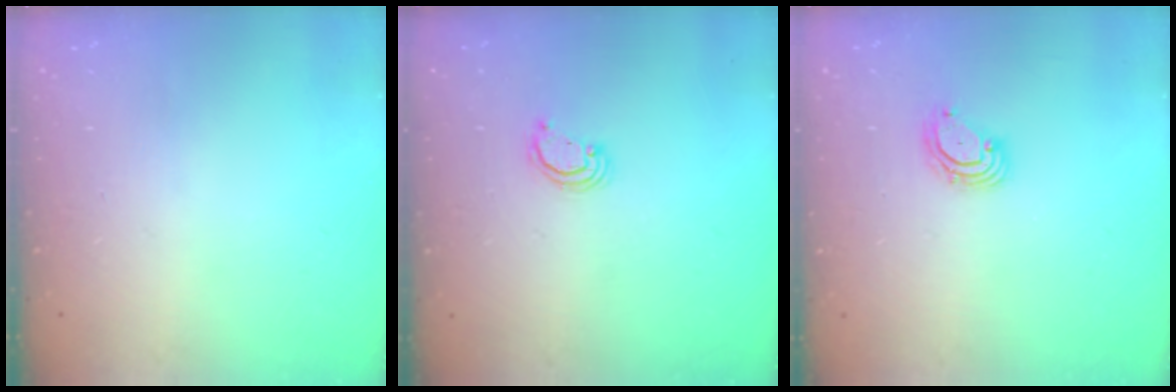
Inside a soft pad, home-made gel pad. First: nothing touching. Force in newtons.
{"total": 2.1, "press": 2.1, "slide": 0.1}
{"total": 3.3, "press": 3.3, "slide": 0.3}